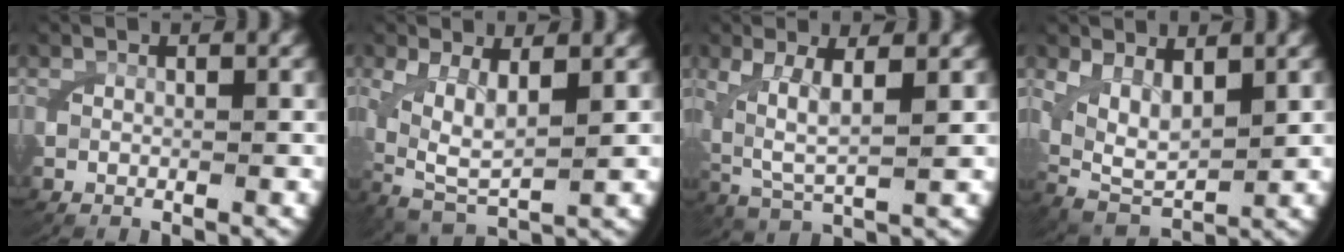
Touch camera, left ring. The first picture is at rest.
{"total": 6.3, "force": [0.9, 4.3, 4.5], "torque": [-0.121, -0.043, 0.038]}
{"total": 5.4, "force": [1.0, 3.0, 4.4], "torque": [-0.100, -0.021, 0.036]}
{"total": 6.7, "force": [1.2, 5.0, 4.3], "torque": [-0.114, -0.031, 0.031]}